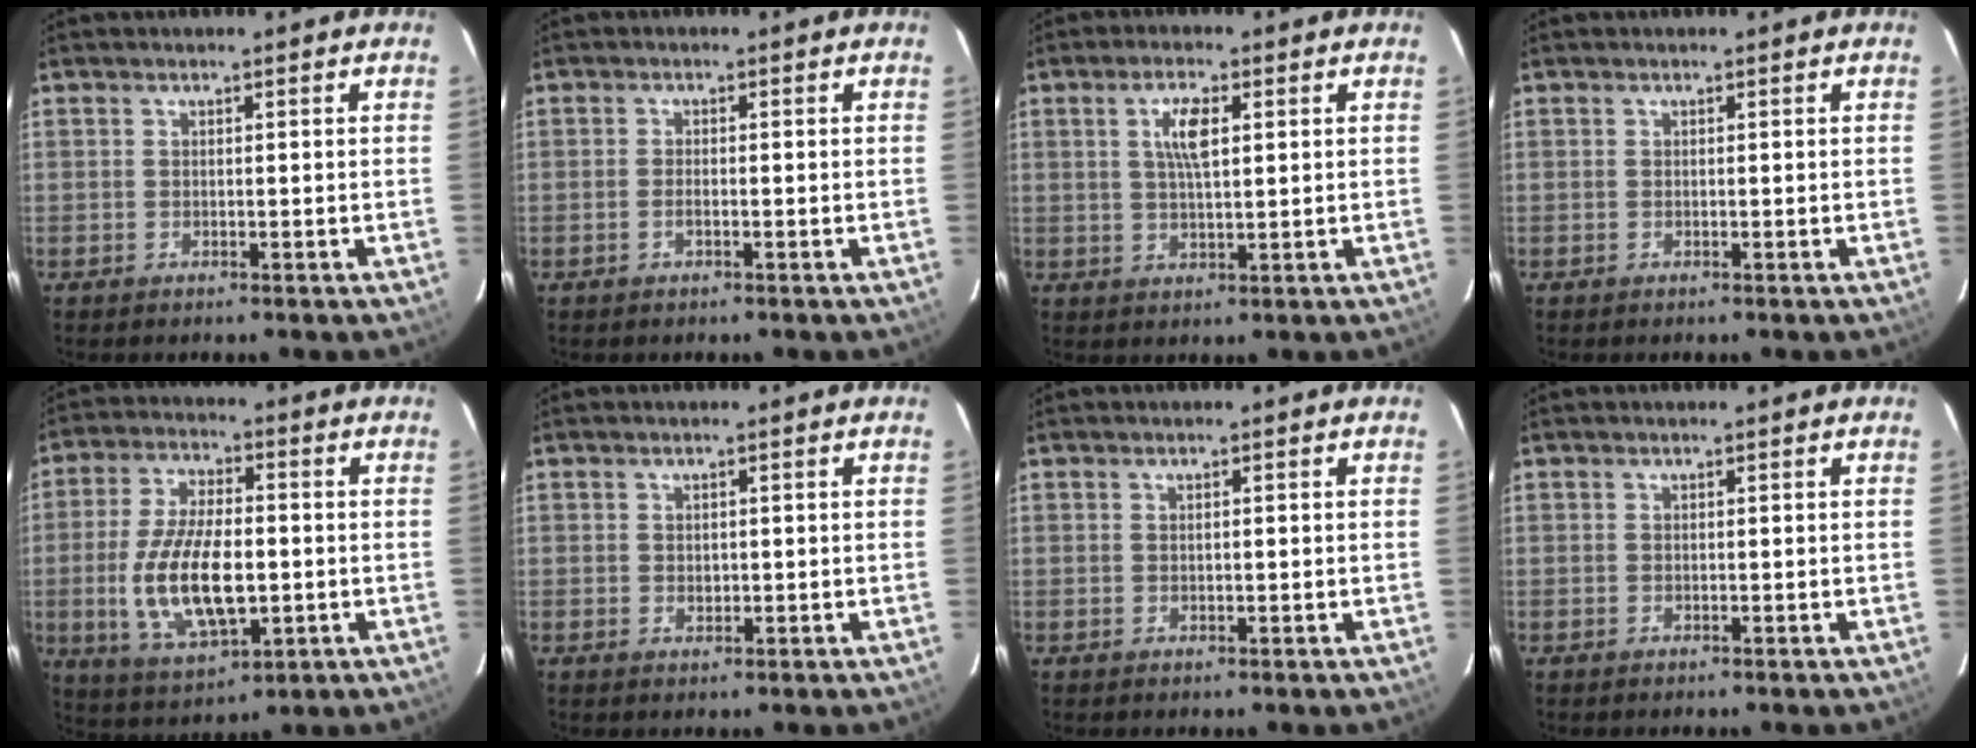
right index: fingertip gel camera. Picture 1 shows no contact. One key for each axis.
{"total": 1.3, "fx": -0.6, "fy": 0.5, "fz": 1.1, "tx": -0.023, "ty": 0.000, "tz": -0.011}
{"total": 5.2, "fx": 1.6, "fy": 1.7, "fz": 4.6, "tx": -0.086, "ty": 0.005, "tz": 0.031}
{"total": 0.0}
{"total": 15.9, "fx": -2.4, "fy": 7.3, "fz": 13.9, "tx": -0.280, "ty": -0.011, "tz": -0.032}
{"total": 1.3, "fx": 0.1, "fy": 1.2, "fz": 0.5, "tx": -0.005, "ty": 0.000, "tz": 0.003}
{"total": 0.8, "fx": 0.1, "fy": 0.3, "fz": 0.7, "tx": -0.012, "ty": 0.003, "tz": 0.003}
{"total": 0.0}